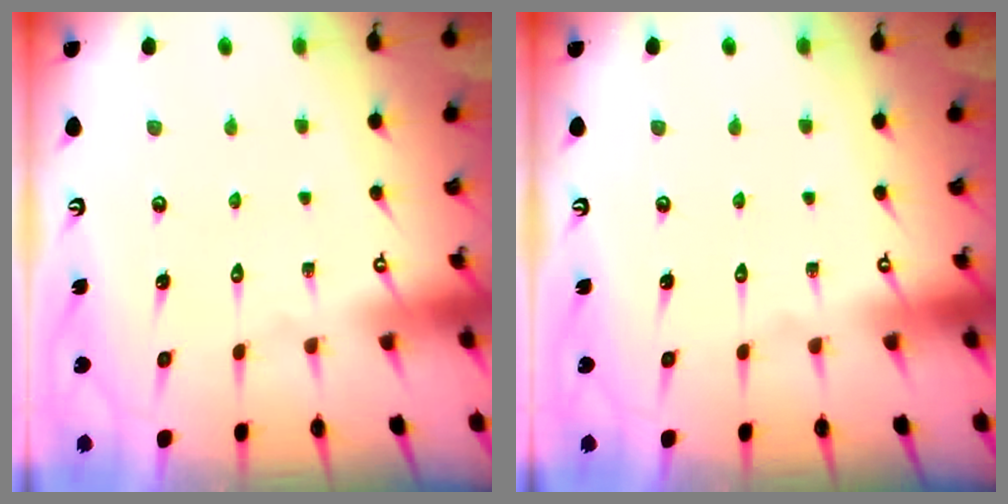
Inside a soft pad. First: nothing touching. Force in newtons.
{"total": 0.0}